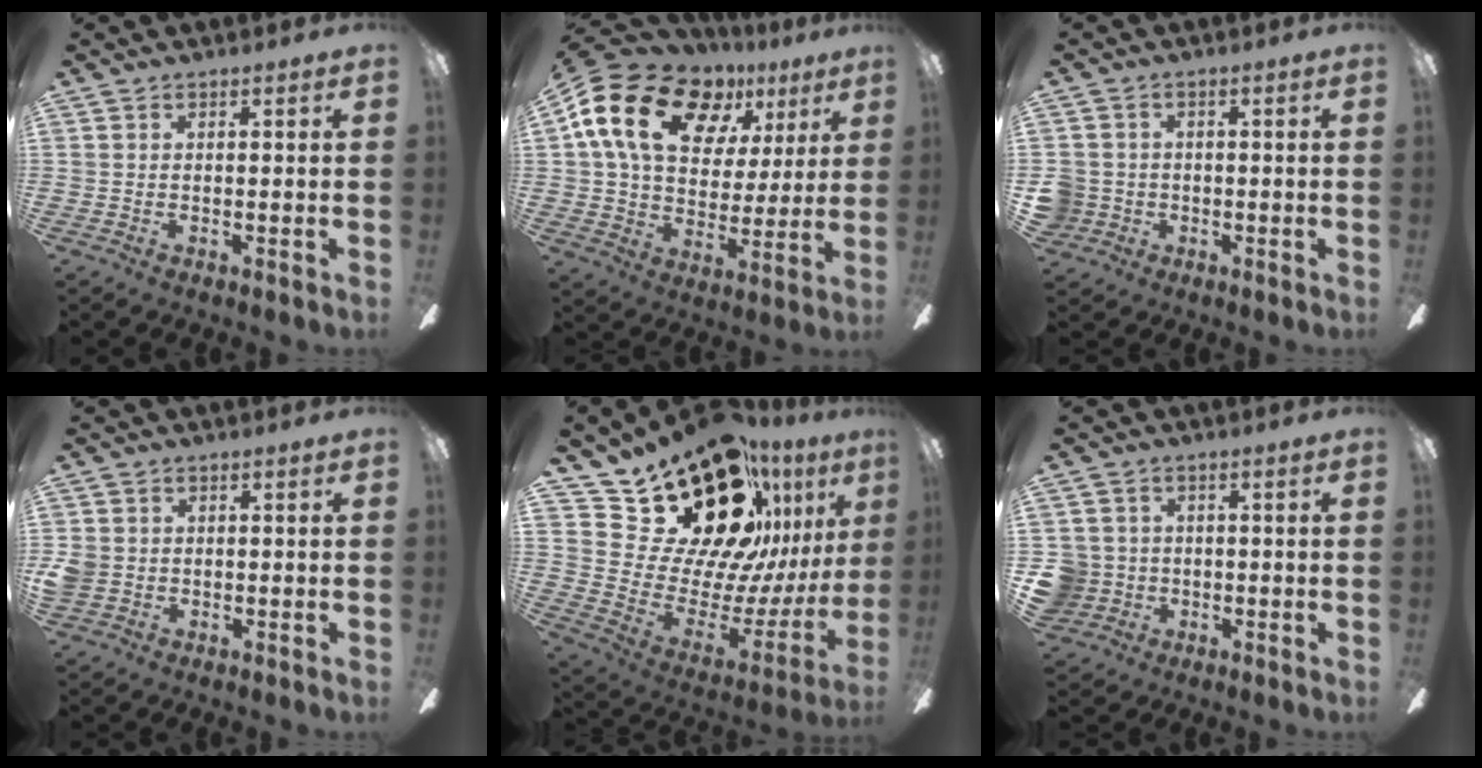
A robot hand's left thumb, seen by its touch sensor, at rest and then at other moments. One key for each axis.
{"total": 20.5, "fx": 9.9, "fy": 13.1, "fz": 12.2, "tx": -0.218, "ty": -0.034, "tz": 0.179}
{"total": 4.6, "fx": -0.6, "fy": 4.5, "fz": 0.8, "tx": -0.036, "ty": 0.011, "tz": -0.009}
{"total": 3.5, "fx": -0.2, "fy": 3.3, "fz": 1.2, "tx": -0.022, "ty": 0.003, "tz": -0.005}
{"total": 28.3, "fx": 18.6, "fy": 13.6, "fz": 16.4, "tx": -0.278, "ty": -0.140, "tz": 0.357}
{"total": 6.1, "fx": -0.4, "fy": 6.0, "fz": 1.2, "tx": -0.048, "ty": 0.011, "tz": -0.005}